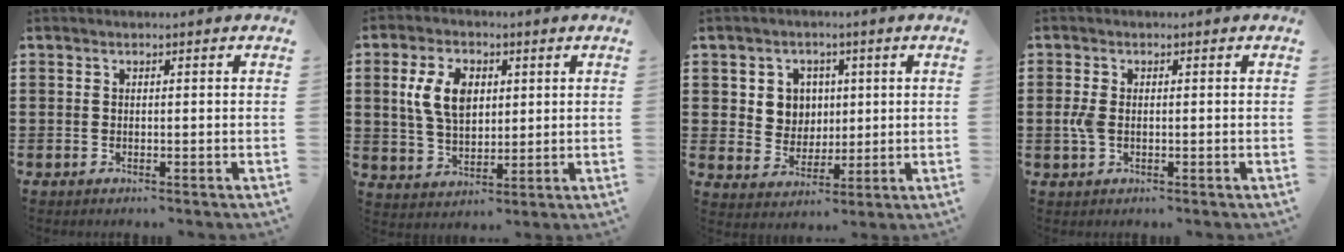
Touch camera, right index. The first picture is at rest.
{"total": 8.1, "force": [1.9, 5.1, 5.9], "torque": [-0.134, 0.010, 0.029]}
{"total": 5.2, "force": [1.6, 4.9, 1.0], "torque": [-0.037, 0.011, 0.025]}
{"total": 2.9, "force": [-0.2, 1.8, 2.3], "torque": [-0.069, -0.002, -0.011]}